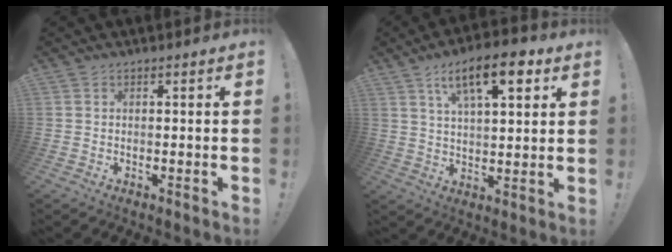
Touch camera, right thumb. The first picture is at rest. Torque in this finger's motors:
{"motor_torque": [0.29, 0.29, 0.20, 0.20, 0.07]}